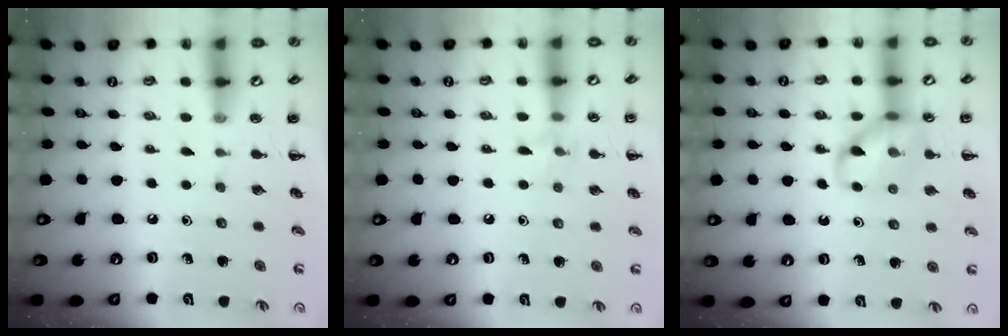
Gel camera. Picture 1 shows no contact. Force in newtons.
{"total": 6.1, "press": 5.8, "slide": 2.0}
{"total": 11.4, "press": 11.3, "slide": 1.4}